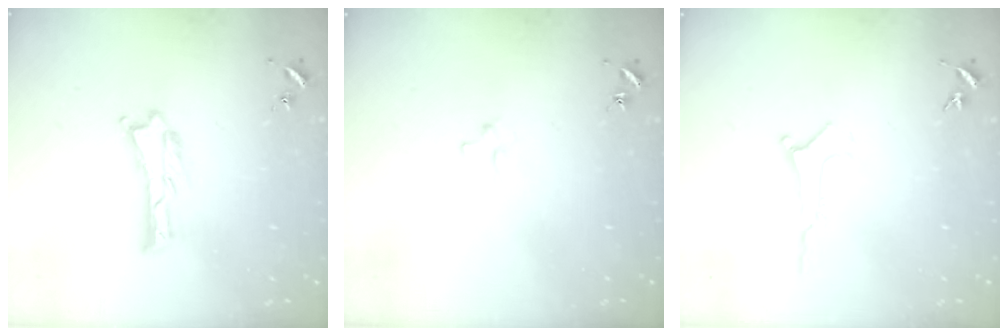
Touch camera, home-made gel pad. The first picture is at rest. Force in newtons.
{"total": 1.9, "press": 1.9, "slide": 0.2}
{"total": 0.0}